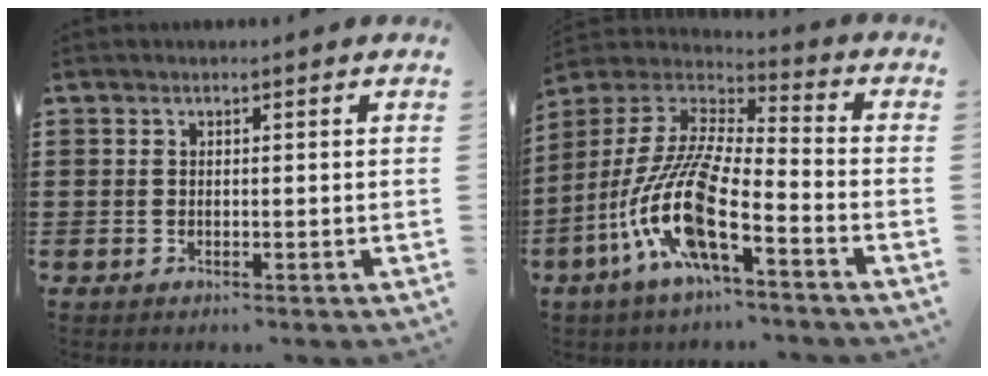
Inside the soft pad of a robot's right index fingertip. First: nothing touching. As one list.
[{"total": 13.0, "force": [-7.0, 2.5, 10.6], "torque": [-0.247, -0.020, -0.147]}]